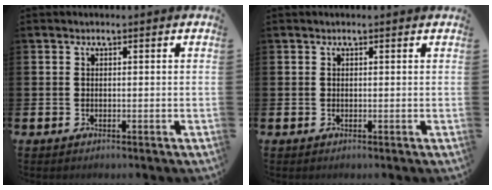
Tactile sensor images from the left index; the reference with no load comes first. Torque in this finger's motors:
{"motor_torque": [1.00, -1.13, 0.36, 0.06]}